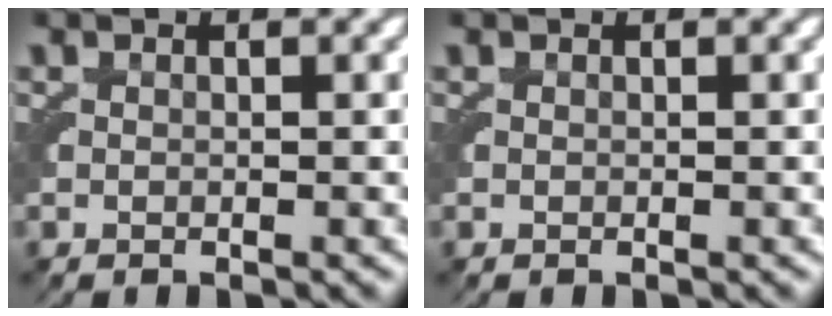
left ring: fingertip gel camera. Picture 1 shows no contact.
{"total": 0.0}